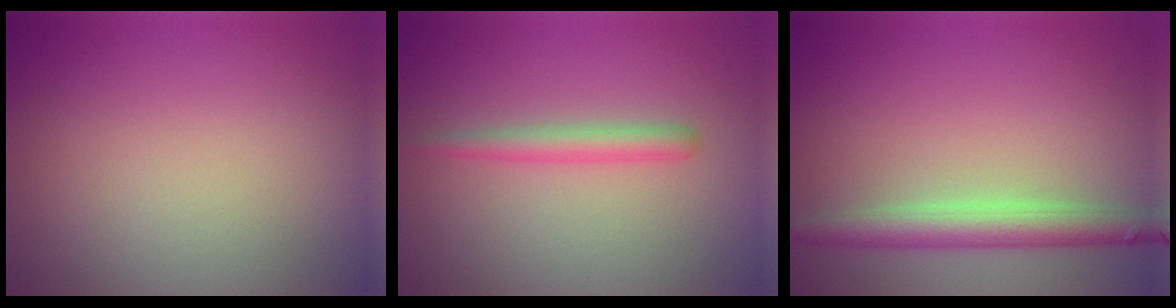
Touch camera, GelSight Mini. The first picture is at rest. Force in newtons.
{"total": 1.9, "press": 1.9, "slide": 0.0}
{"total": 3.8, "press": 3.8, "slide": 0.2}